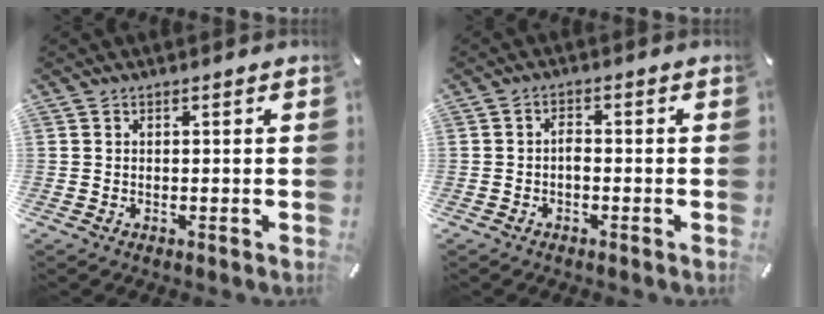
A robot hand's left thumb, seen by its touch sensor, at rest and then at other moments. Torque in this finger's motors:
{"motor_torque": [-0.30, 0.13, 0.17, 0.19, 0.05]}